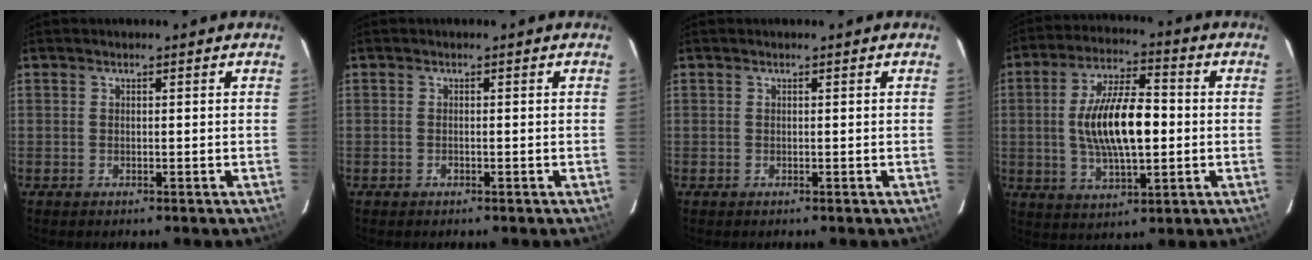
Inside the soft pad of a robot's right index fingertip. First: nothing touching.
{"total": 0.6, "force": [-0.4, 0.3, 0.3], "torque": [-0.006, 0.001, -0.008]}
{"total": 0.0}
{"total": 14.2, "force": [-0.4, 5.5, 13.1], "torque": [-0.246, 0.005, -0.004]}